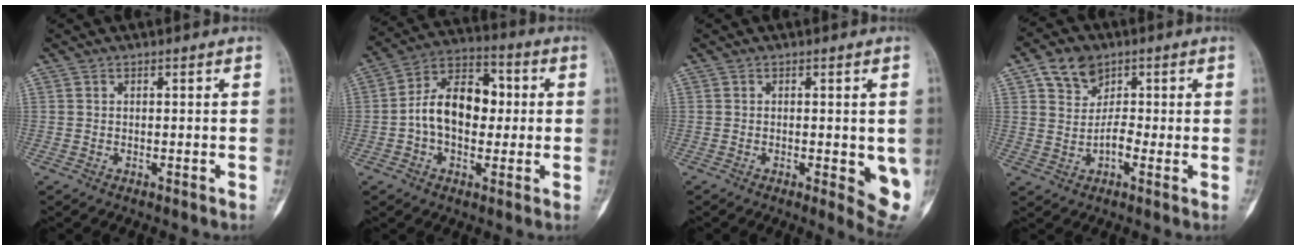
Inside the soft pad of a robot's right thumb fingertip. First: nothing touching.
{"total": 13.5, "force": [-0.3, 9.0, 10.1], "torque": [-0.142, 0.037, -0.013]}
{"total": 7.2, "force": [-1.1, 2.7, 6.6], "torque": [-0.062, -0.013, -0.012]}
{"total": 7.0, "force": [1.7, 5.9, 3.5], "torque": [-0.028, 0.002, 0.025]}